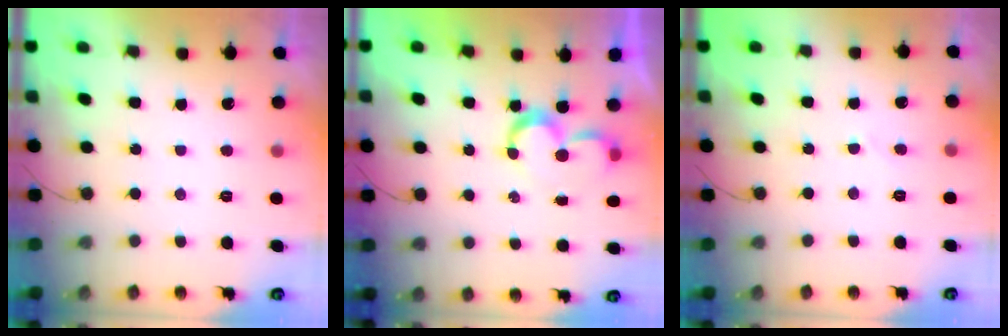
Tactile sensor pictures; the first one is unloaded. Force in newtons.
{"total": 7.2, "press": 7.1, "slide": 0.7}
{"total": 2.8, "press": 2.8, "slide": 0.2}